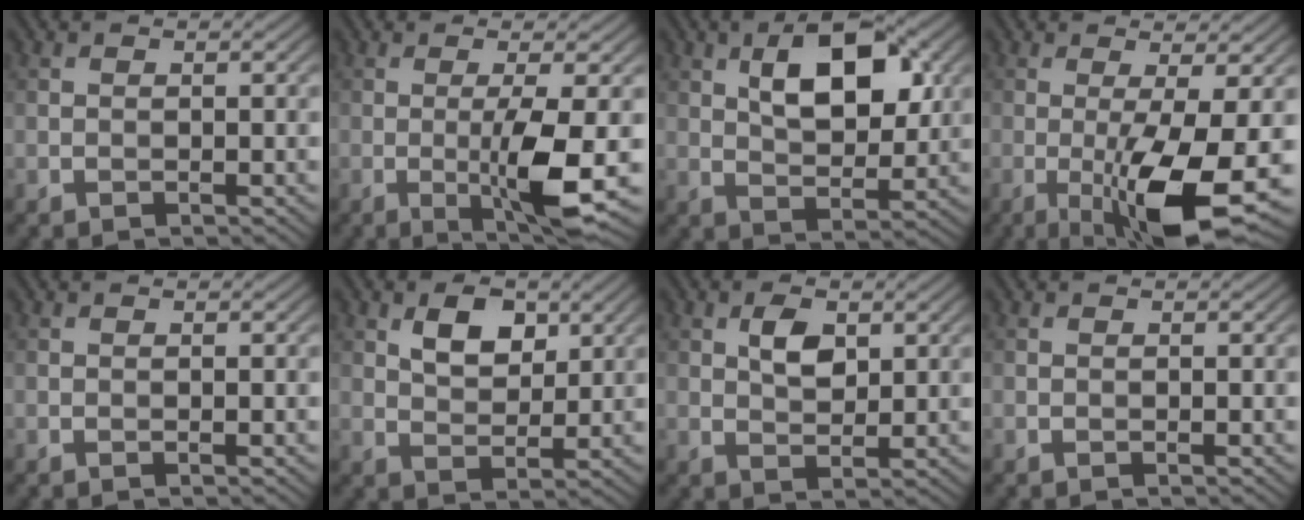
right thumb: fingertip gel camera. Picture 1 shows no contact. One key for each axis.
{"total": 6.7, "fx": -1.2, "fy": 0.8, "fz": 6.6, "tx": -0.124, "ty": 0.000, "tz": -0.020}
{"total": 9.4, "fx": 3.3, "fy": 4.8, "fz": 7.4, "tx": -0.120, "ty": 0.007, "tz": 0.052}
{"total": 10.4, "fx": -2.7, "fy": 2.0, "fz": 9.9, "tx": -0.159, "ty": -0.005, "tz": -0.038}
{"total": 0.0}
{"total": 5.1, "fx": 2.4, "fy": 3.0, "fz": 3.3, "tx": -0.060, "ty": -0.003, "tz": 0.042}
{"total": 3.8, "fx": 1.3, "fy": 2.2, "fz": 2.8, "tx": -0.056, "ty": 0.001, "tz": 0.025}
{"total": 0.0}